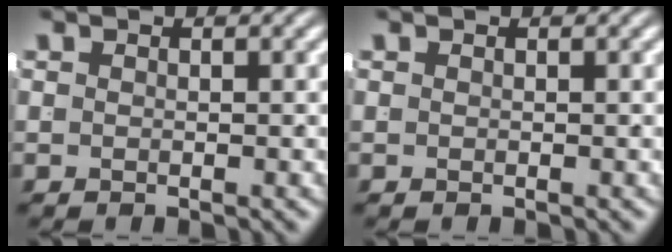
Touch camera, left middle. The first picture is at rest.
{"total": 0.0}